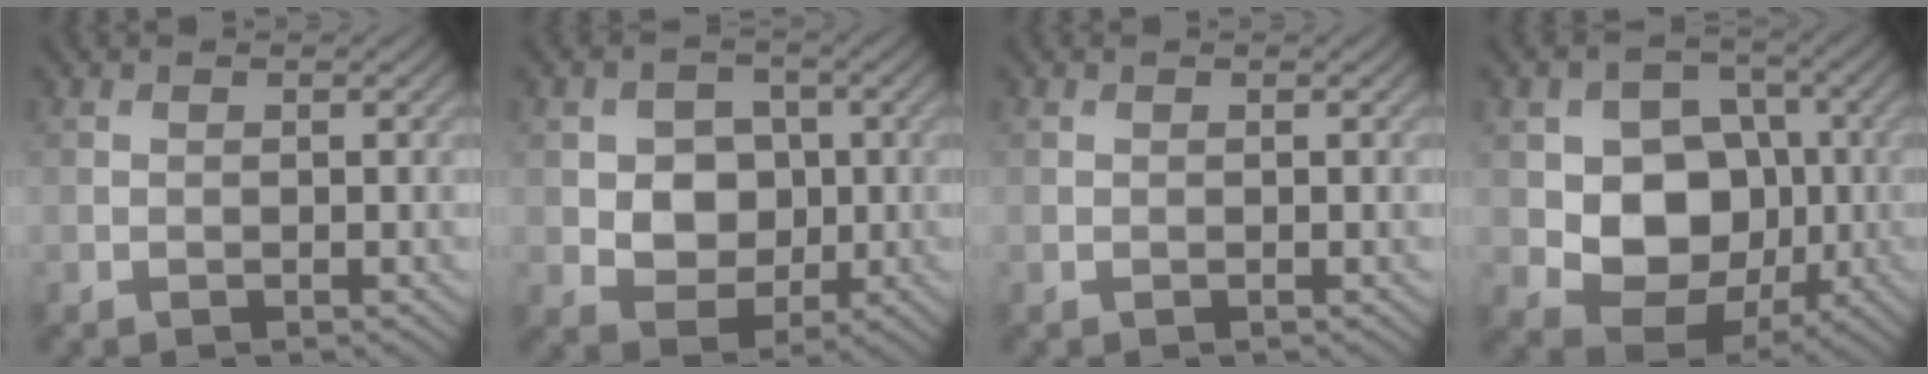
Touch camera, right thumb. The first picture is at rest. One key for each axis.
{"total": 5.9, "fx": 0.2, "fy": 5.1, "fz": 3.0, "tx": -0.067, "ty": -0.001, "tz": -0.005}
{"total": 0.0}
{"total": 9.6, "fx": -0.6, "fy": 7.8, "fz": 5.6, "tx": -0.114, "ty": -0.017, "tz": -0.017}